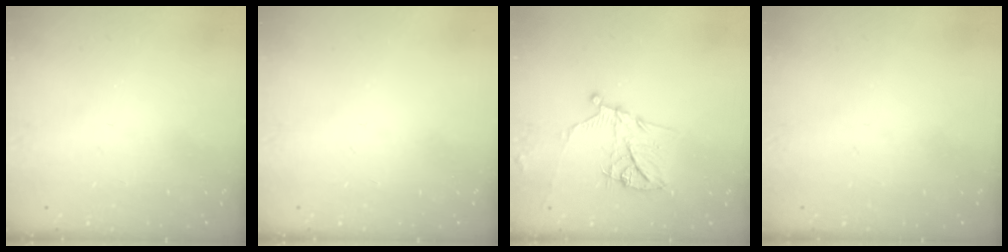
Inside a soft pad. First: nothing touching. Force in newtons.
{"total": 0.0}
{"total": 13.8, "press": 13.7, "slide": 0.8}
{"total": 0.0}